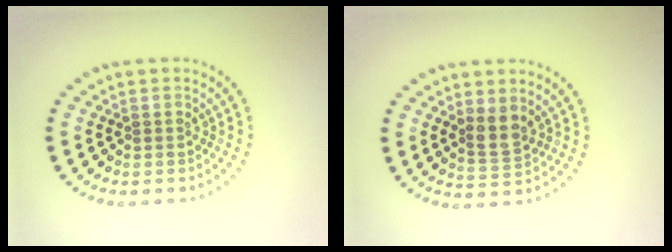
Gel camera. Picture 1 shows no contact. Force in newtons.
{"total": 2.1, "press": 1.8, "slide": 1.0}